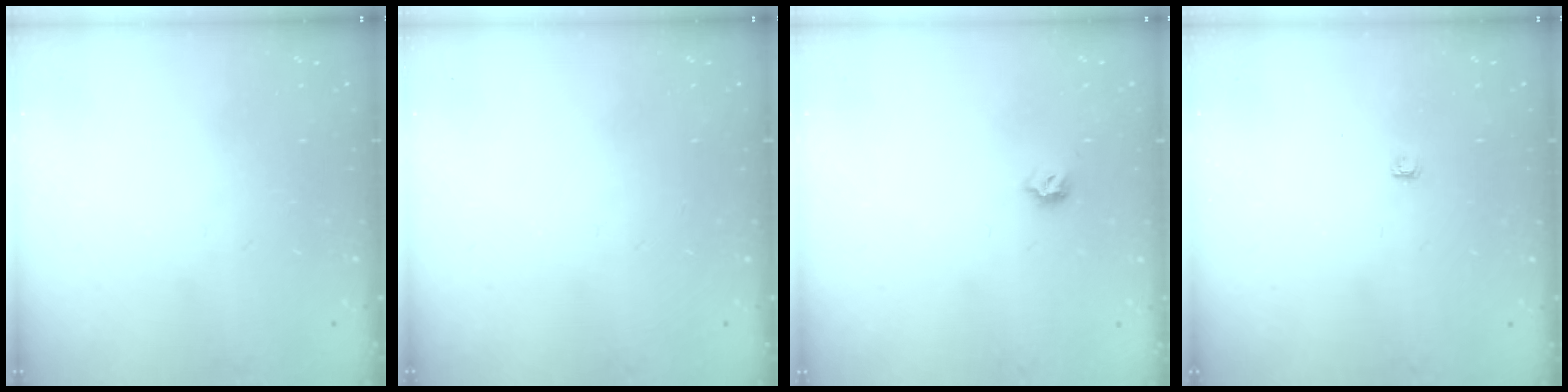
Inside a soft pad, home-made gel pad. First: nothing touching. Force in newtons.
{"total": 0.0}
{"total": 3.7, "press": 3.6, "slide": 0.6}
{"total": 2.8, "press": 2.8, "slide": 0.4}